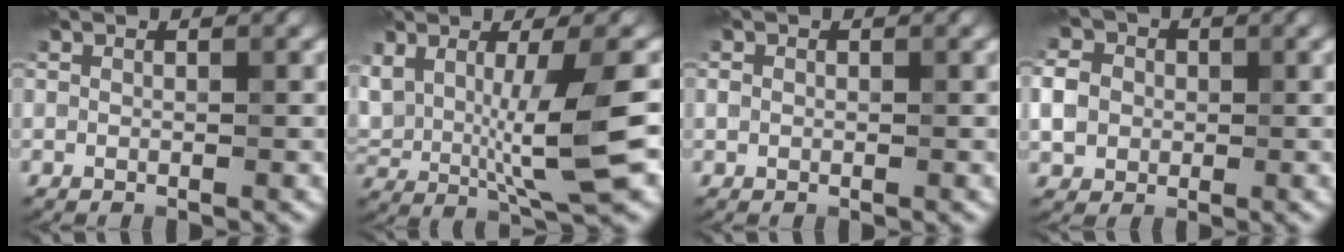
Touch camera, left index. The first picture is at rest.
{"total": 7.9, "force": [0.3, 1.9, 7.6], "torque": [-0.140, -0.008, 0.014]}
{"total": 0.6, "force": [0.0, 0.6, 0.2], "torque": [-0.001, -0.002, -0.002]}
{"total": 3.8, "force": [0.1, 3.4, 1.8], "torque": [-0.037, 0.004, -0.001]}